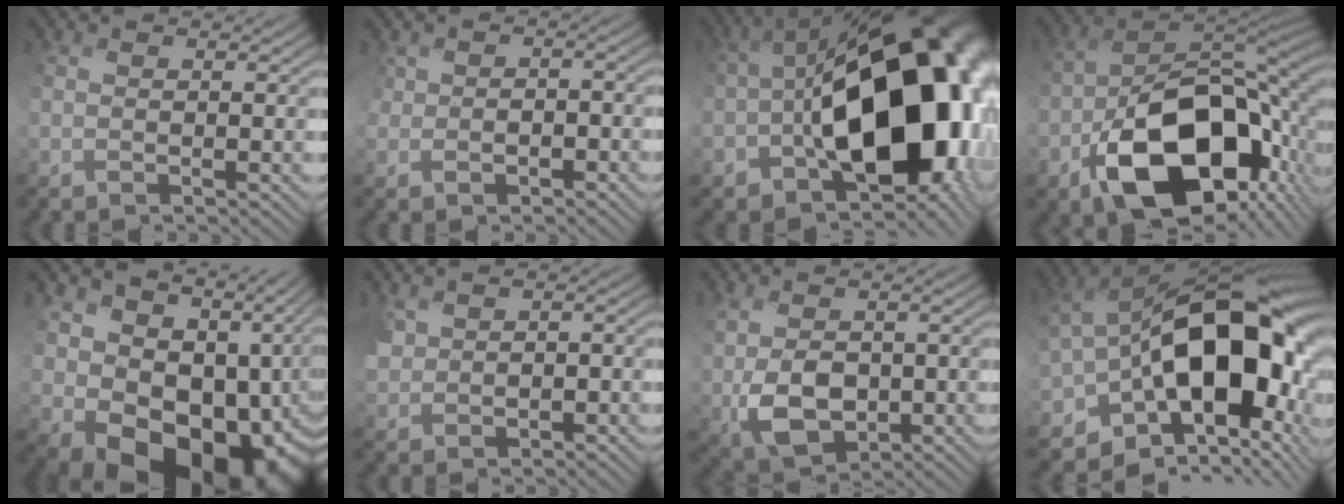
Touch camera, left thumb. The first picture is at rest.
{"total": 4.4, "force": [-0.7, 3.7, 2.3], "torque": [-0.054, -0.005, -0.009]}
{"total": 21.8, "force": [-2.9, 14.1, 16.3], "torque": [-0.258, -0.052, -0.016]}
{"total": 18.7, "force": [-6.8, 12.0, 12.7], "torque": [-0.195, -0.046, -0.110]}
{"total": 18.6, "force": [-1.0, 13.9, 12.3], "torque": [-0.198, -0.064, 0.047]}
{"total": 3.9, "force": [0.3, 3.1, 2.2], "torque": [-0.058, -0.005, 0.006]}
{"total": 8.6, "force": [-1.4, 5.9, 6.1], "torque": [-0.136, -0.026, -0.018]}
{"total": 19.3, "force": [-1.7, 12.3, 14.9], "torque": [-0.224, -0.035, -0.009]}